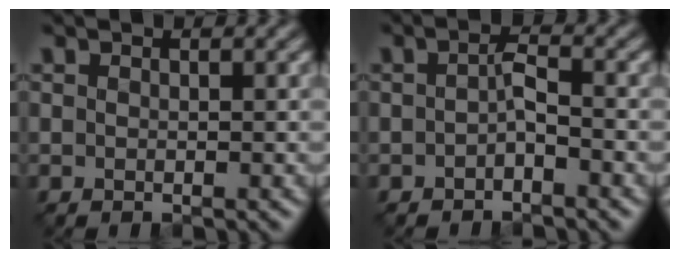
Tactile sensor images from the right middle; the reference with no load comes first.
{"total": 1.5, "force": [-0.8, 0.5, 1.3], "torque": [-0.027, 0.004, -0.015]}